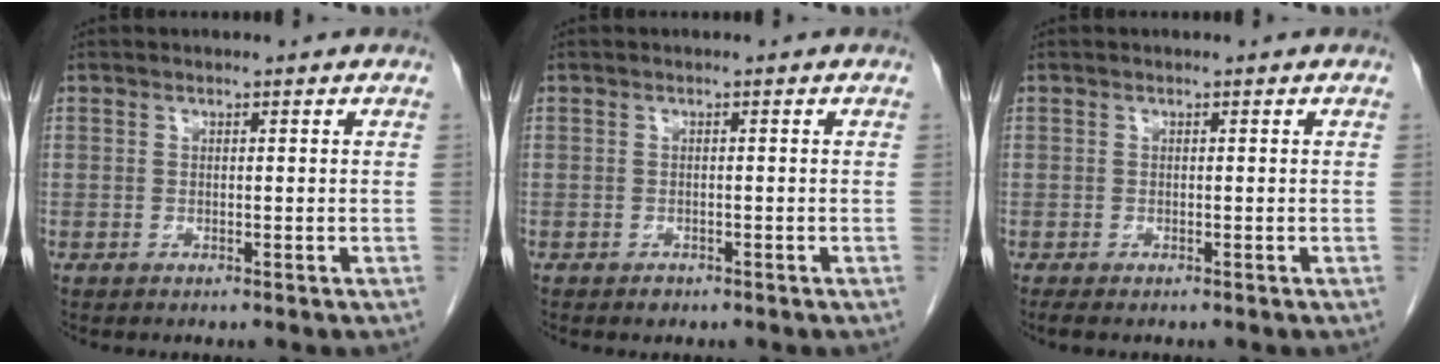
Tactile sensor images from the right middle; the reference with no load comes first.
{"total": 0.8, "force": [-0.6, 0.5, 0.2], "torque": [-0.002, 0.001, -0.006]}
{"total": 1.3, "force": [-1.0, 0.3, 0.7], "torque": [-0.010, -0.004, -0.012]}